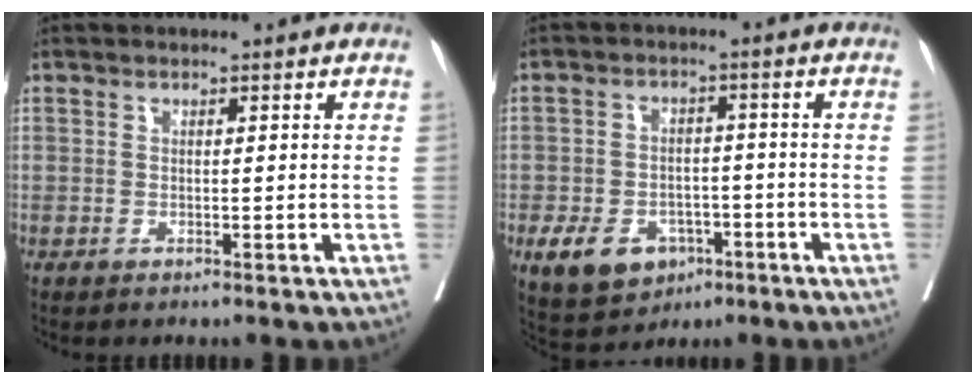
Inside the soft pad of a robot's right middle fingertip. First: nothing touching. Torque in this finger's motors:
{"motor_torque": [1.46, -0.68, 0.19, 0.06]}